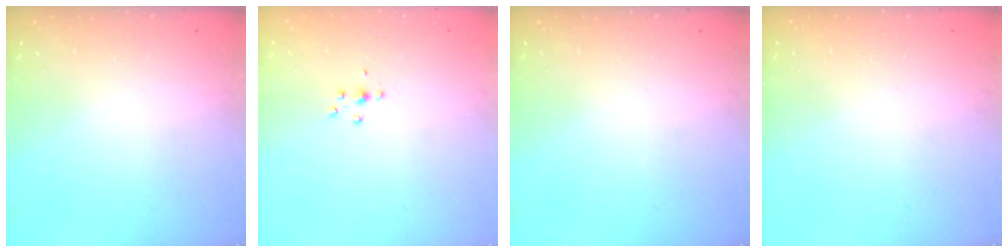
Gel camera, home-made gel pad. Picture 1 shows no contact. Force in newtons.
{"total": 4.2, "press": 4.2, "slide": 0.6}
{"total": 0.0}
{"total": 0.7, "press": 0.7, "slide": 0.2}